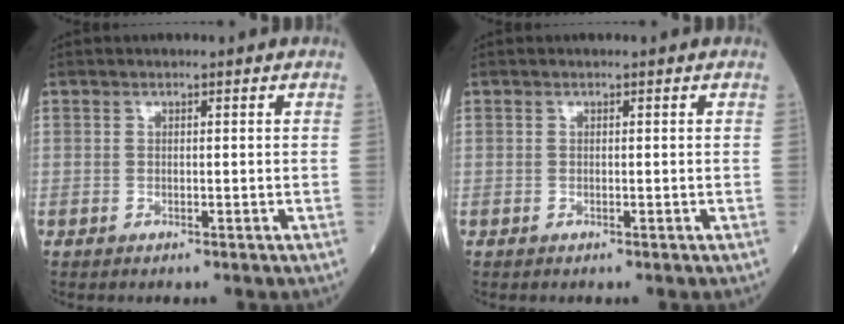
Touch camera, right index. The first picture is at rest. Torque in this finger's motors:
{"motor_torque": [0.02, 0.00, 0.03, -0.01]}